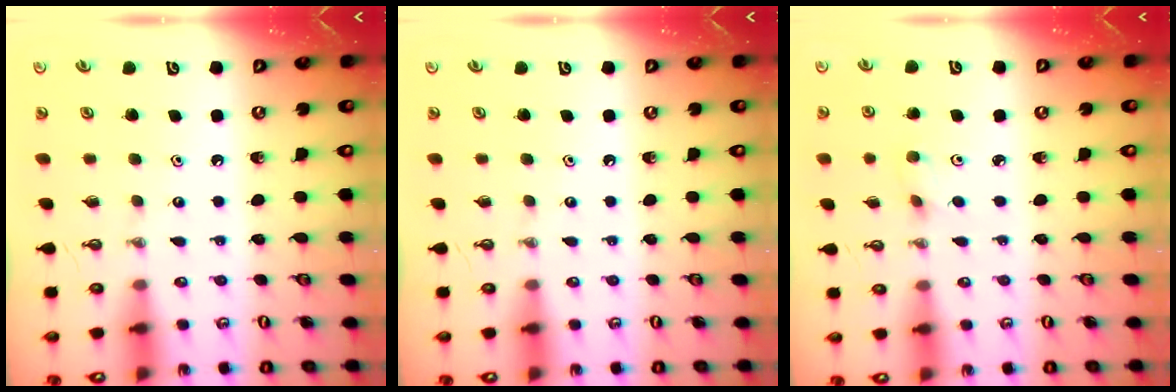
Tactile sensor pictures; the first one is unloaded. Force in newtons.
{"total": 0.0}
{"total": 2.5, "press": 2.4, "slide": 0.7}